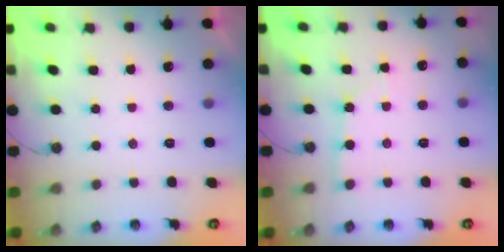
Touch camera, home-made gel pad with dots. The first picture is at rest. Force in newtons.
{"total": 1.9, "press": 1.9, "slide": 0.3}